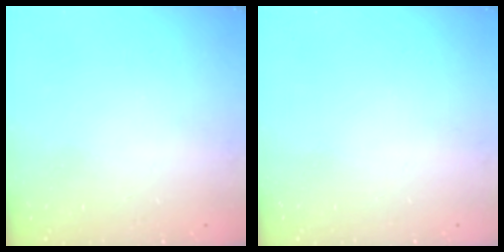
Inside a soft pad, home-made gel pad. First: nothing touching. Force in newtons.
{"total": 0.0}